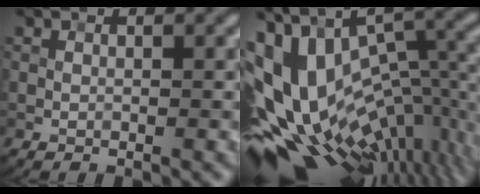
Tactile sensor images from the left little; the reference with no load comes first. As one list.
[{"total": 16.5, "force": [-0.9, 8.8, 13.9], "torque": [-0.225, 0.003, 0.010]}]